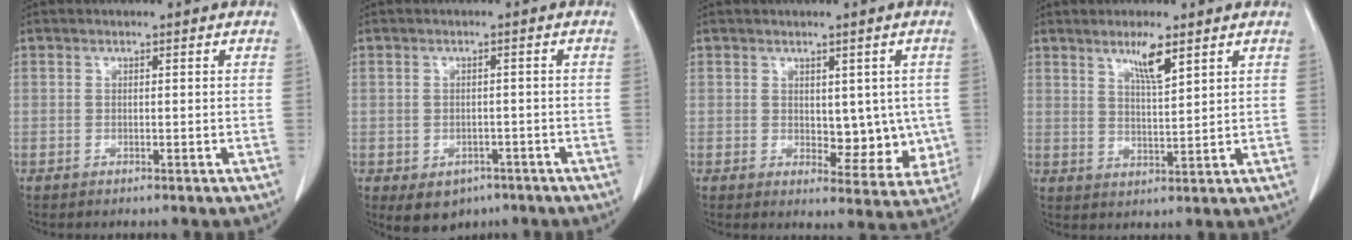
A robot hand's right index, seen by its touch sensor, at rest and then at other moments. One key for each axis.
{"total": 5.0, "fx": -2.7, "fy": 3.7, "fz": 1.9, "tx": -0.022, "ty": 0.003, "tz": -0.027}
{"total": 7.2, "fx": 0.3, "fy": 4.2, "fz": 5.8, "tx": -0.048, "ty": -0.004, "tz": 0.015}
{"total": 4.9, "fx": 3.1, "fy": 0.3, "fz": 3.7, "tx": -0.067, "ty": -0.007, "tz": 0.057}